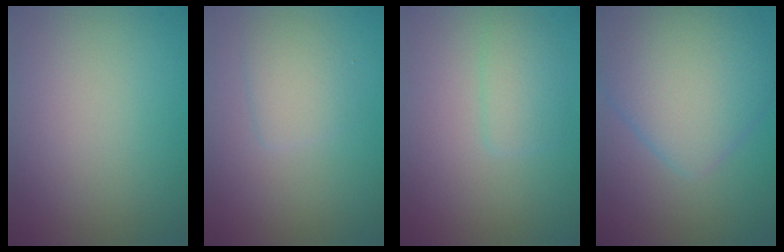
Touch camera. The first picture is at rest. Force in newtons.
{"total": 1.9, "press": 1.9, "slide": 0.1}
{"total": 1.9, "press": 1.9, "slide": 0.1}
{"total": 7.7, "press": 7.7, "slide": 0.2}